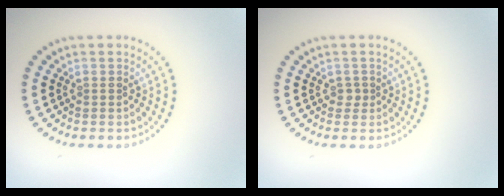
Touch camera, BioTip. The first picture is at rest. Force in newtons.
{"total": 0.7, "press": 0.5, "slide": 0.5}